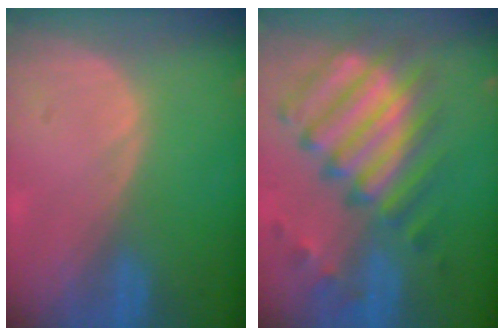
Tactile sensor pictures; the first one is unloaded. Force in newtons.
{"total": 11.8, "press": 10.4, "slide": 5.6}